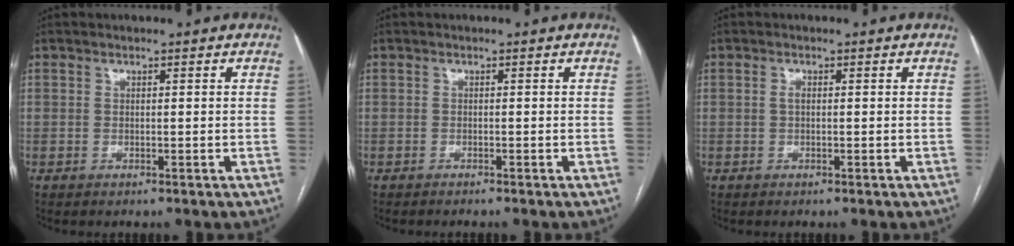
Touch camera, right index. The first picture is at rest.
{"total": 0.9, "force": [-0.8, -0.1, 0.4], "torque": [-0.001, 0.001, -0.012]}
{"total": 1.0, "force": [0.2, 0.5, 0.8], "torque": [-0.016, 0.001, 0.002]}